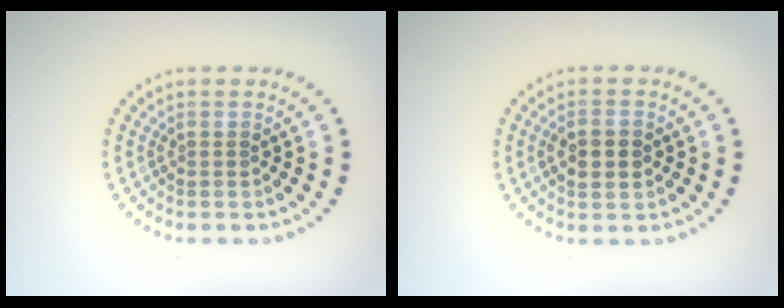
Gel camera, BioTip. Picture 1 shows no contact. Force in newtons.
{"total": 2.5, "press": 2.5, "slide": 0.1}